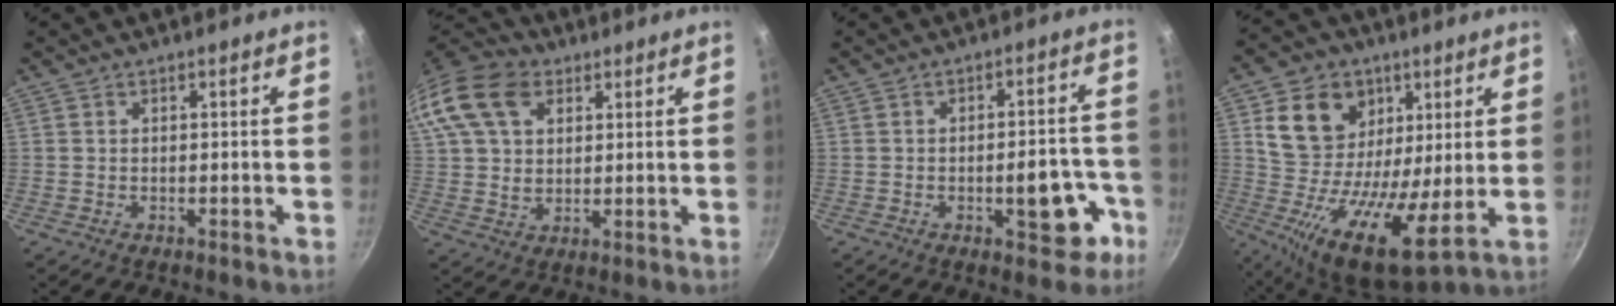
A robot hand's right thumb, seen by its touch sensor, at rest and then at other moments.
{"total": 19.6, "force": [8.1, 13.6, 11.6], "torque": [-0.248, 0.017, 0.141]}
{"total": 9.5, "force": [-3.8, 4.3, 7.6], "torque": [-0.056, 0.033, -0.047]}
{"total": 19.2, "force": [6.0, 13.6, 12.1], "torque": [-0.203, -0.025, 0.100]}